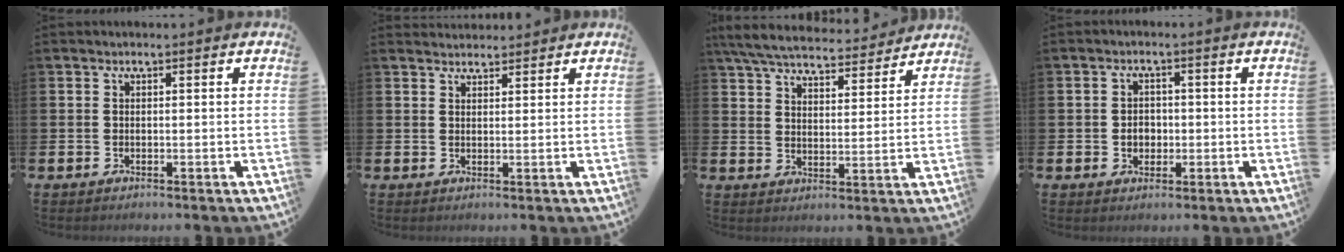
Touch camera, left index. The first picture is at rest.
{"total": 2.1, "force": [2.1, 0.6, 0.0], "torque": [0.011, -0.011, 0.035]}
{"total": 6.8, "force": [6.5, 1.4, 1.8], "torque": [-0.053, -0.042, 0.112]}
{"total": 2.5, "force": [-0.4, 2.1, 1.2], "torque": [-0.005, -0.002, -0.016]}